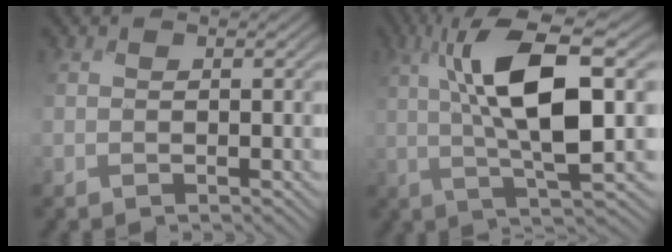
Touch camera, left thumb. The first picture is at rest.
{"total": 11.7, "force": [1.8, 2.9, 11.2], "torque": [-0.208, 0.009, 0.027]}